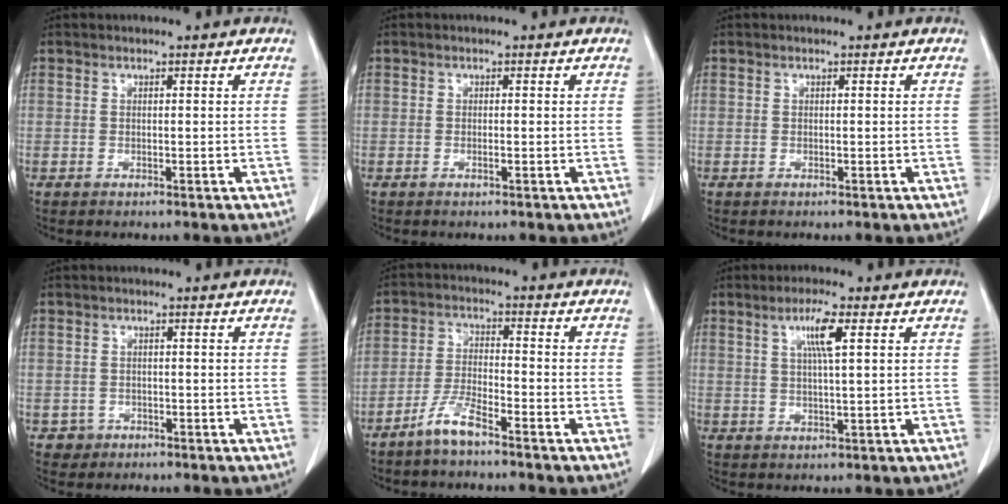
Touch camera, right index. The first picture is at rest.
{"total": 0.5, "force": [-0.2, 0.0, 0.5], "torque": [-0.011, -0.001, -0.002]}
{"total": 0.0}
{"total": 2.0, "force": [-1.0, 1.7, -0.2], "torque": [0.006, 0.010, -0.016]}
{"total": 5.3, "force": [-4.1, 0.6, 3.3], "torque": [-0.074, -0.006, -0.086]}
{"total": 4.9, "force": [1.8, 0.0, 4.5], "torque": [-0.083, 0.001, 0.033]}